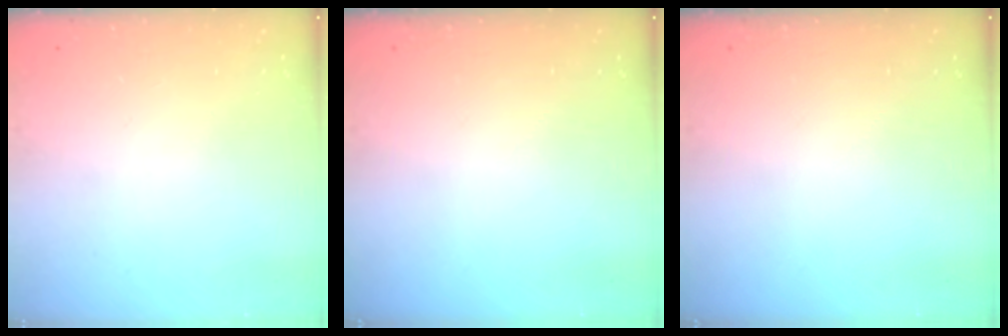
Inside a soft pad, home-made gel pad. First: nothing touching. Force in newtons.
{"total": 0.0}
{"total": 0.0}